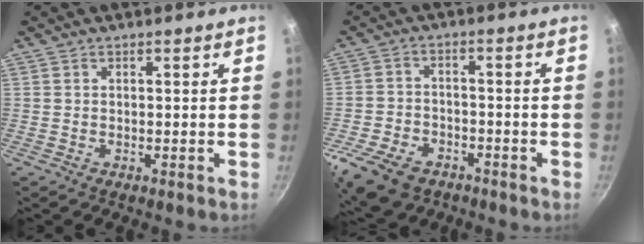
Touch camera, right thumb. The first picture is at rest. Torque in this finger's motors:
{"motor_torque": [1.48, 0.10, 1.11, -0.60, 0.06]}